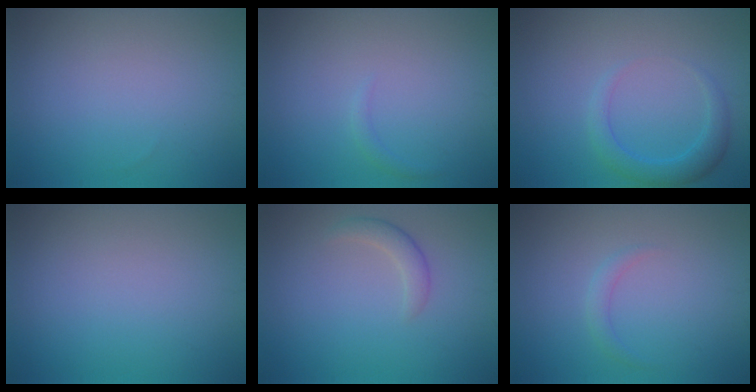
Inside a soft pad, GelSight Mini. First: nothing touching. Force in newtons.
{"total": 0.7, "press": 0.7, "slide": 0.1}
{"total": 2.6, "press": 2.6, "slide": 0.2}
{"total": 0.0}
{"total": 1.6, "press": 1.6, "slide": 0.1}
{"total": 1.1, "press": 1.1, "slide": 0.1}